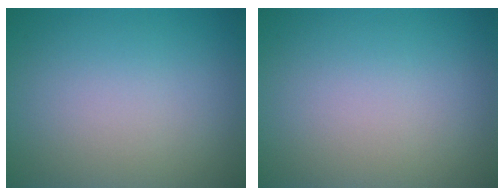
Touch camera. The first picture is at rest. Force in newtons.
{"total": 0.0}